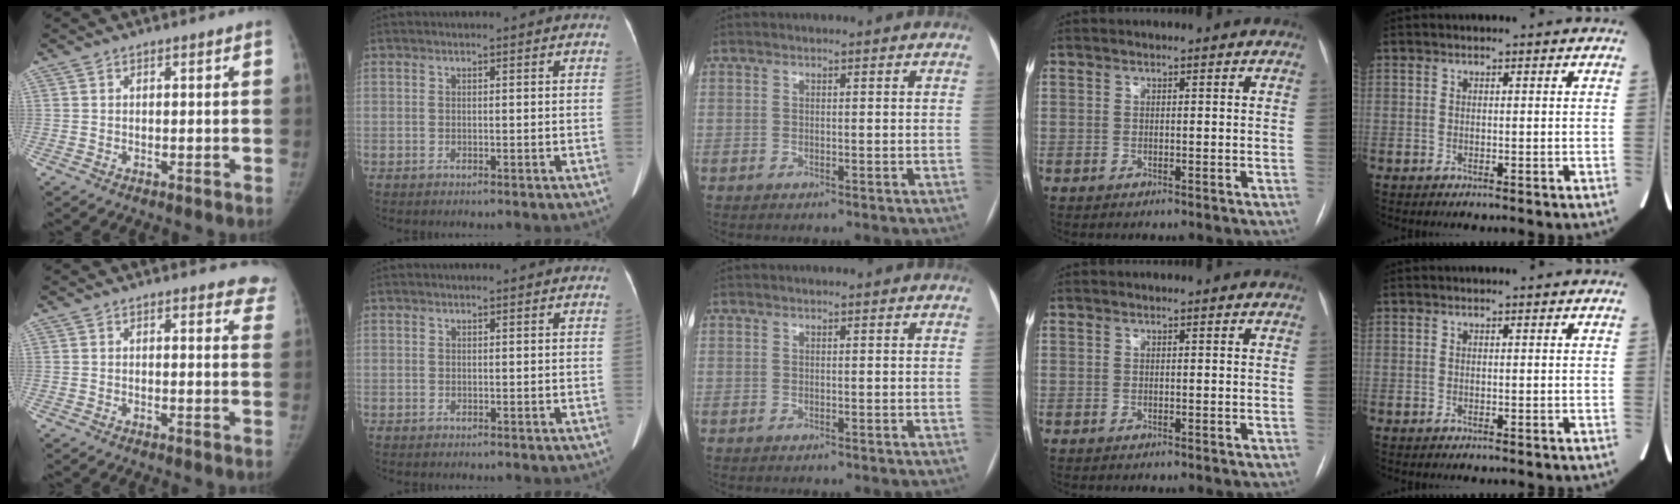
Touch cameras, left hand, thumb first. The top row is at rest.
{"thumb": {"total": 6.7, "force": [6.0, 2.3, 1.7], "torque": [0.029, -0.024, 0.041]}}